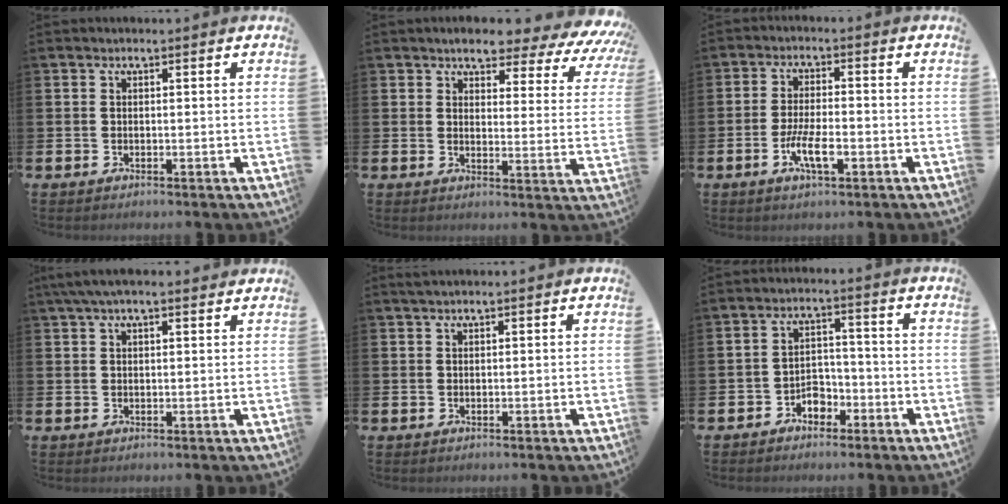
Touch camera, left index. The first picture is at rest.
{"total": 5.3, "force": [4.8, 1.6, 1.8], "torque": [-0.040, -0.042, 0.074]}
{"total": 5.1, "force": [-1.7, 1.5, 4.5], "torque": [-0.086, -0.002, -0.033]}
{"total": 3.7, "force": [2.8, 0.9, 2.1], "torque": [-0.042, 0.000, 0.050]}
{"total": 0.8, "force": [0.7, 0.0, 0.4], "torque": [-0.006, 0.002, 0.012]}
{"total": 3.1, "force": [-2.3, 1.9, 1.0], "torque": [-0.030, 0.011, -0.049]}